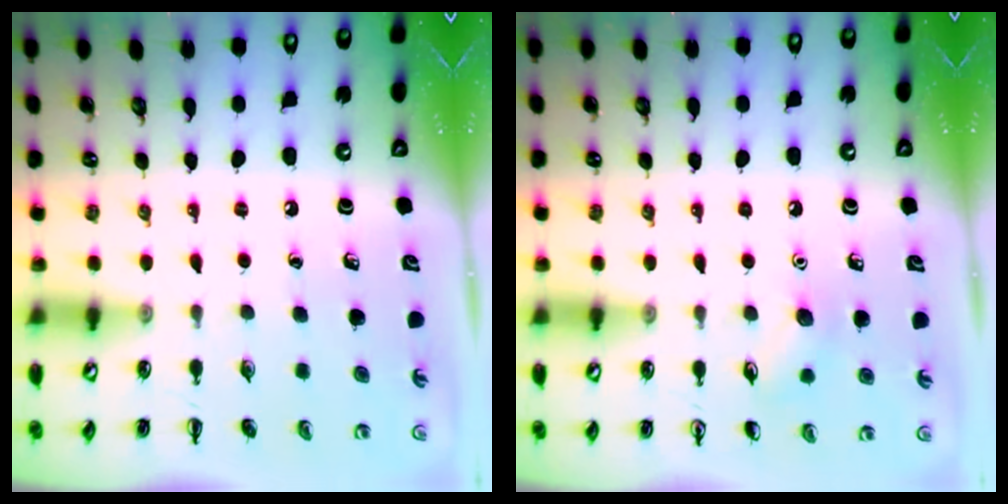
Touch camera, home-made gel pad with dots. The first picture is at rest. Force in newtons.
{"total": 5.9, "press": 5.6, "slide": 1.9}